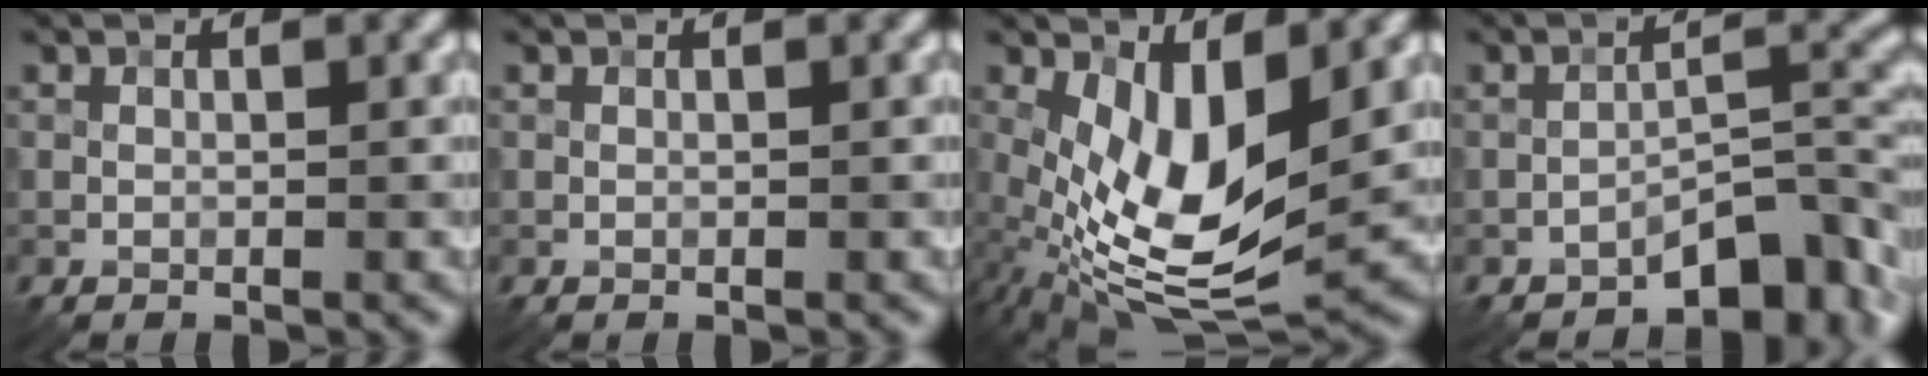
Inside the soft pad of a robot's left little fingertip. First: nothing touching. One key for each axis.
{"total": 0.0}
{"total": 10.0, "fx": 0.4, "fy": 4.6, "fz": 8.9, "tx": -0.184, "ty": -0.021, "tz": 0.007}
{"total": 6.3, "fx": -4.3, "fy": 2.3, "fz": 4.0, "tx": -0.045, "ty": 0.015, "tz": -0.067}